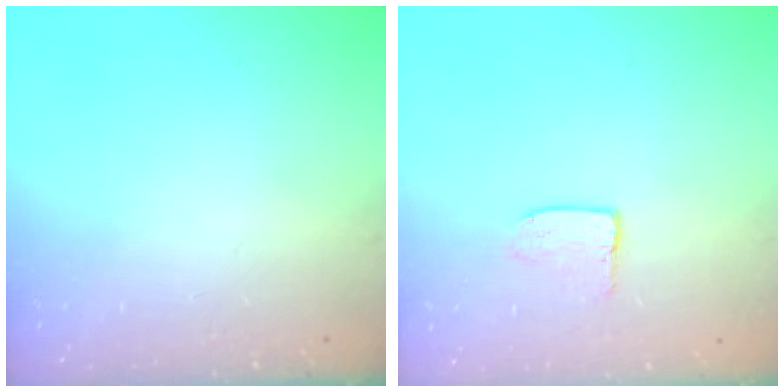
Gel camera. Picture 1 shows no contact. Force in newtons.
{"total": 3.9, "press": 3.9, "slide": 0.1}